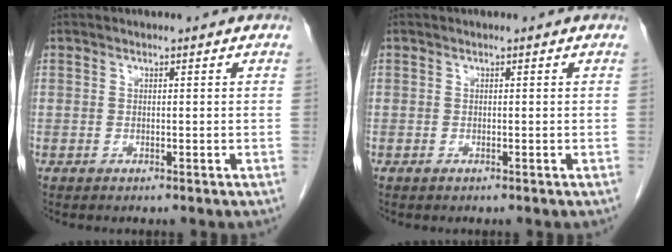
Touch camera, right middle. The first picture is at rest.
{"total": 0.0}